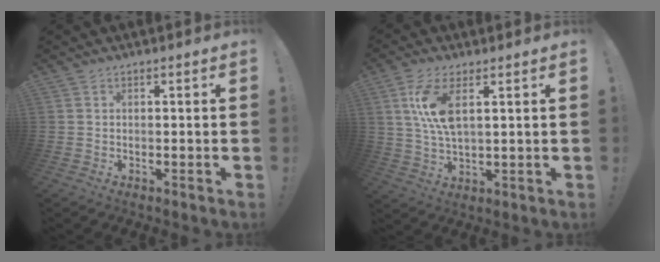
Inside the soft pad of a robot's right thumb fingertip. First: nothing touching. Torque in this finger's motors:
{"motor_torque": [0.12, 0.31, 0.55, 0.56, 0.08]}